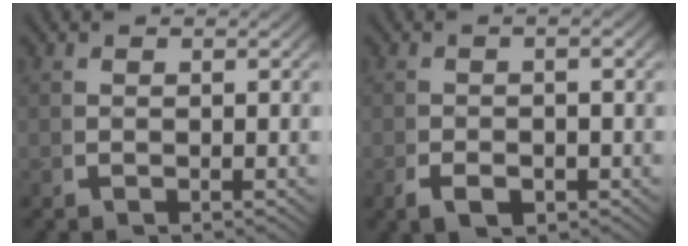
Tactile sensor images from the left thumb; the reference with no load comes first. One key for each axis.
{"total": 2.5, "fx": -1.1, "fy": 1.4, "fz": 1.8, "tx": -0.037, "ty": -0.010, "tz": -0.011}